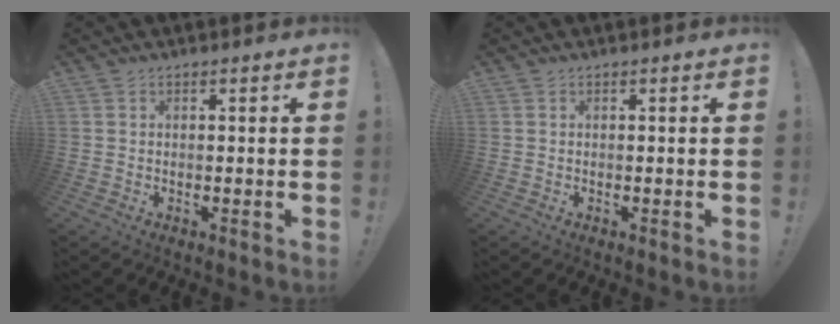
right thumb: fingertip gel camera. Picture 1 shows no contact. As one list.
[{"total": 0.0}]